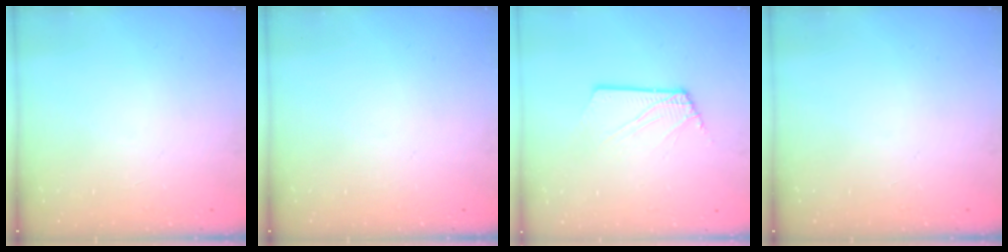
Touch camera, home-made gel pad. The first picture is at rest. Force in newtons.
{"total": 0.0}
{"total": 2.5, "press": 2.5, "slide": 0.3}
{"total": 0.0}